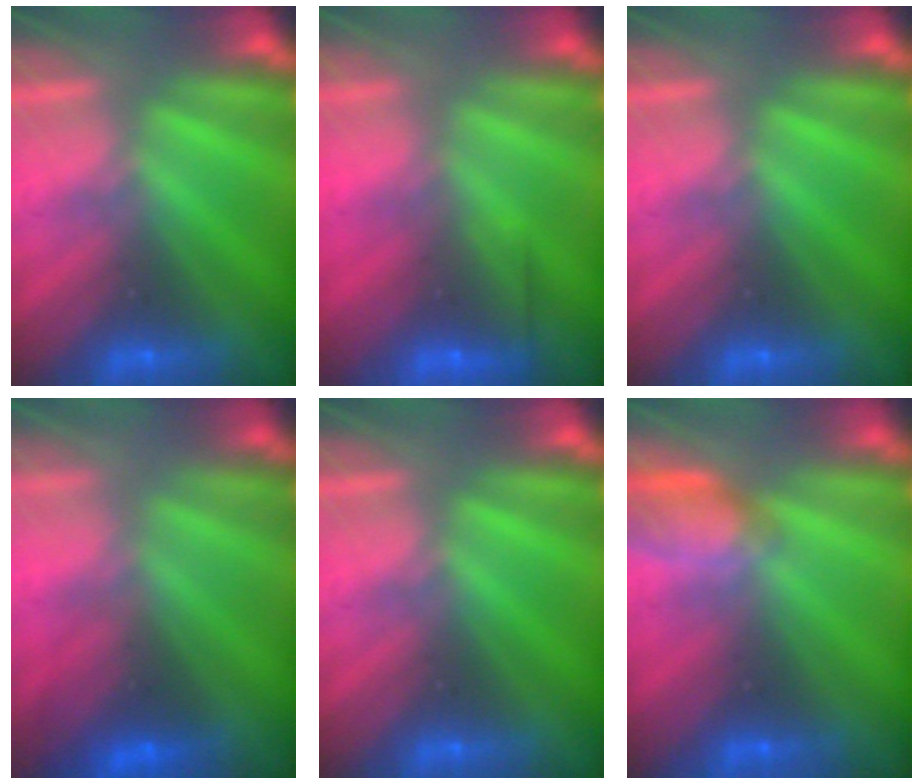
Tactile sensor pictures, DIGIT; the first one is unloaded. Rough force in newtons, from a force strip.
{"total": 2.6}
{"total": 0.0}
{"total": 2.8}
{"total": 0.0}
{"total": 4.2}